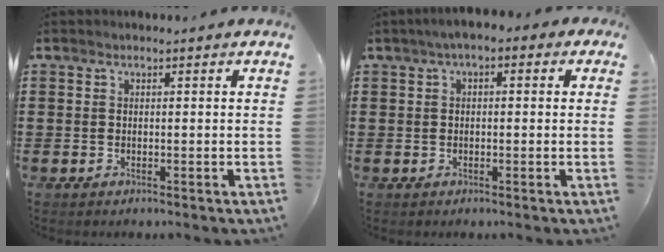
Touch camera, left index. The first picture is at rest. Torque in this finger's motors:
{"motor_torque": [1.39, -0.76, 0.55, 0.15]}